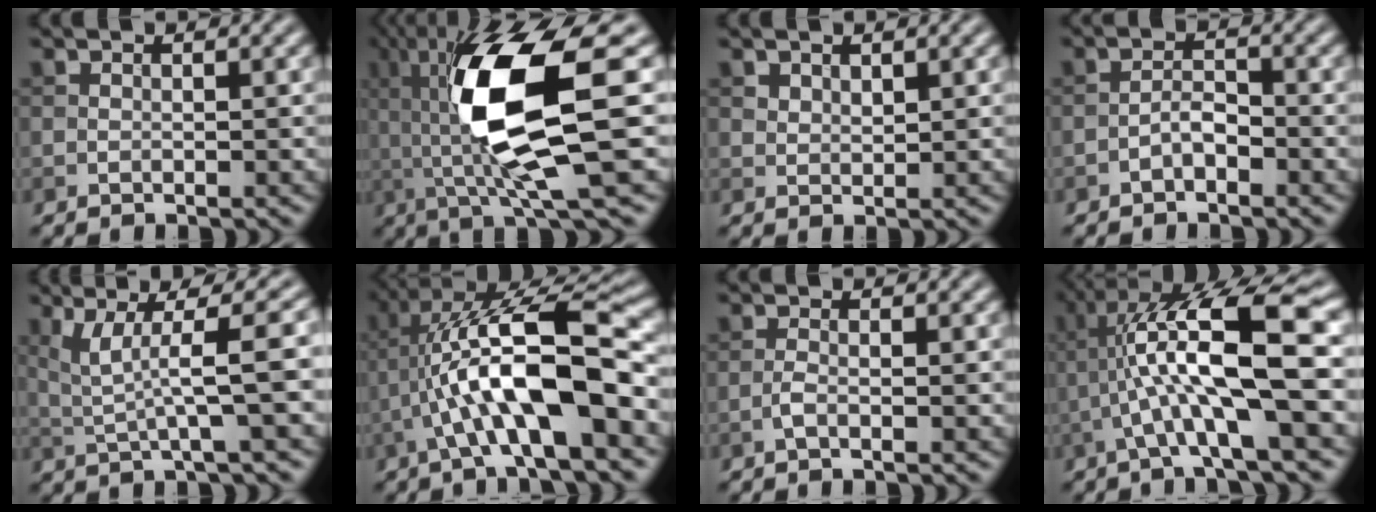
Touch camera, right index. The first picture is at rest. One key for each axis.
{"total": 12.6, "fx": 1.9, "fy": 3.1, "fz": 12.1, "tx": -0.223, "ty": -0.006, "tz": 0.044}
{"total": 1.3, "fx": 1.0, "fy": 0.7, "fz": 0.4, "tx": -0.011, "ty": -0.003, "tz": 0.021}
{"total": 1.6, "fx": -1.1, "fy": 0.6, "fz": 1.0, "tx": -0.019, "ty": 0.008, "tz": -0.023}
{"total": 6.5, "fx": 1.4, "fy": 1.0, "fz": 6.2, "tx": -0.108, "ty": 0.013, "tz": 0.029}
{"total": 10.8, "fx": -2.0, "fy": 2.9, "fz": 10.2, "tx": -0.189, "ty": 0.020, "tz": -0.037}
{"total": 1.0, "fx": -0.5, "fy": 0.2, "fz": 0.9, "tx": -0.020, "ty": 0.002, "tz": -0.013}
{"total": 11.2, "fx": 0.0, "fy": 1.9, "fz": 11.0, "tx": -0.188, "ty": 0.032, "tz": 0.002}